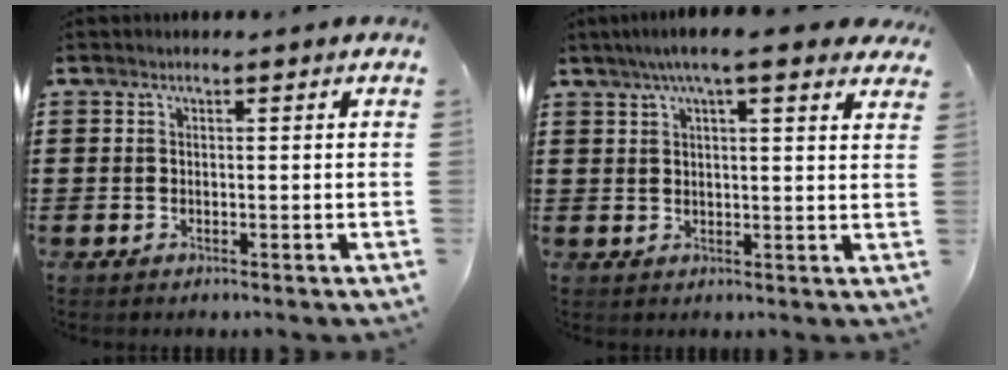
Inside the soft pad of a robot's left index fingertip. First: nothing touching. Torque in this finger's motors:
{"motor_torque": [1.29, -0.84, 0.85, 0.21]}